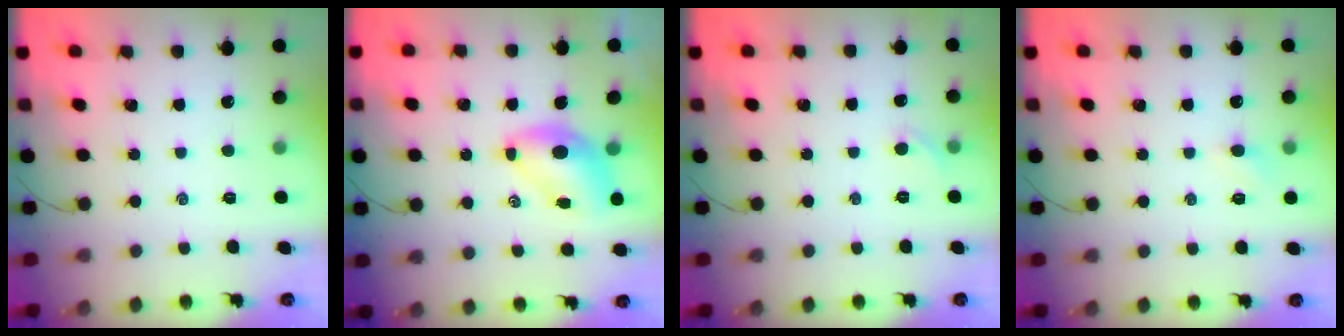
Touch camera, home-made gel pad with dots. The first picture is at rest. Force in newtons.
{"total": 6.9, "press": 6.7, "slide": 1.5}
{"total": 3.9, "press": 3.6, "slide": 1.5}
{"total": 2.7, "press": 2.6, "slide": 0.9}